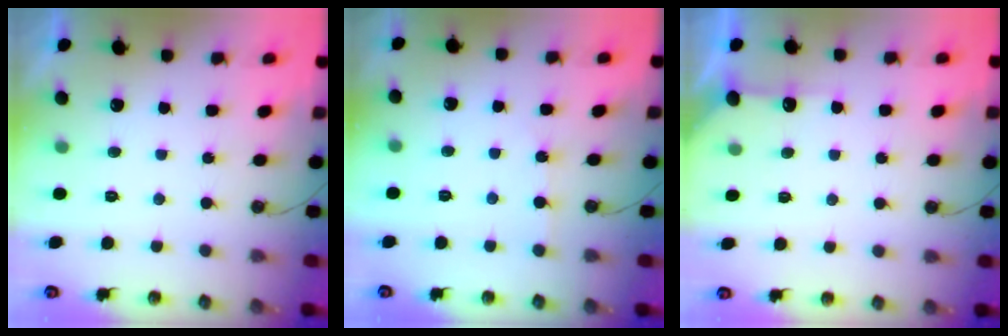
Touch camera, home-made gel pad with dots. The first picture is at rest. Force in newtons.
{"total": 2.3, "press": 2.3, "slide": 0.3}
{"total": 5.8, "press": 5.7, "slide": 0.5}